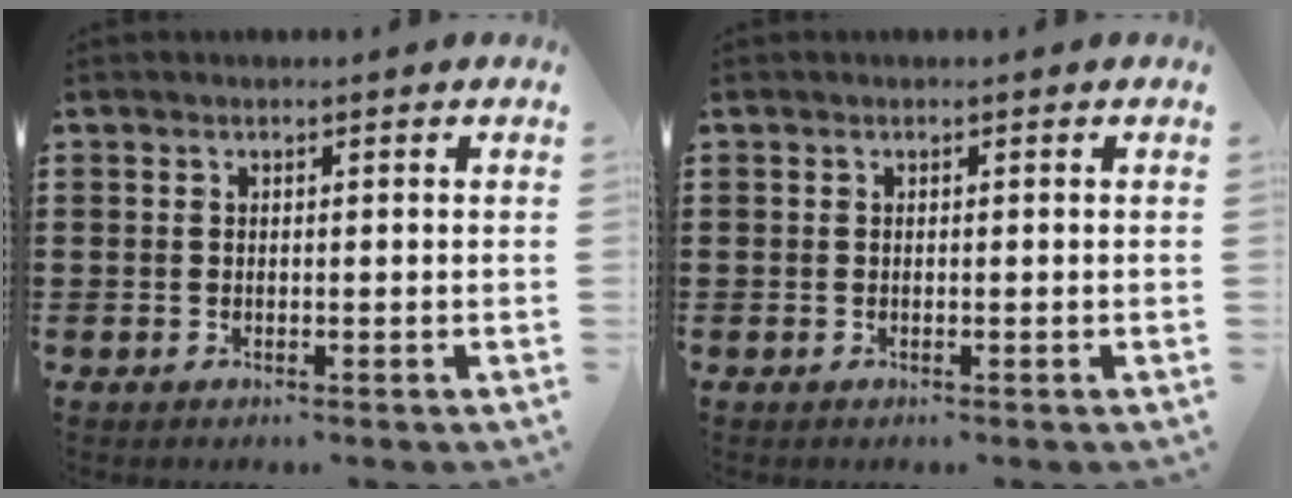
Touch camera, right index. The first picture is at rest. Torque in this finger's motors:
{"motor_torque": [0.08, 0.07, 0.00, 0.00]}